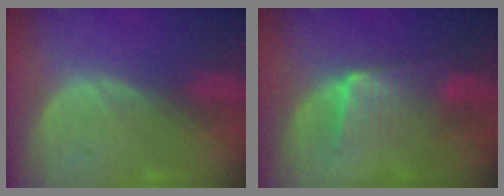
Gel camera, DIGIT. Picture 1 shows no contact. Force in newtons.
{"total": 6.7, "press": 5.9, "slide": 3.2}